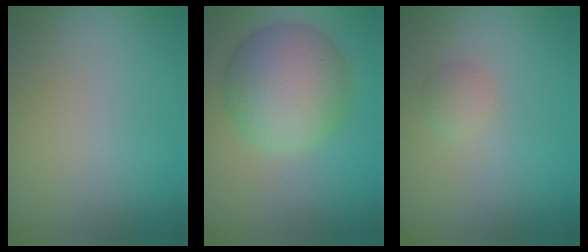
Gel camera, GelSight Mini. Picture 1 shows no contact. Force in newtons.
{"total": 7.9, "press": 7.9, "slide": 0.5}
{"total": 1.2, "press": 1.2, "slide": 0.1}